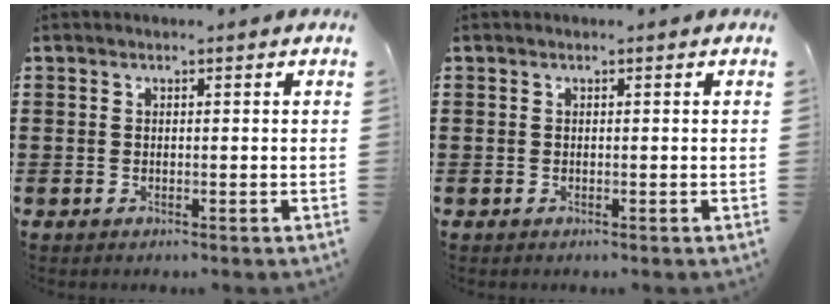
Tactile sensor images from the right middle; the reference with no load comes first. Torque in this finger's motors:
{"motor_torque": [-0.78, -0.69, 0.06, -0.01]}